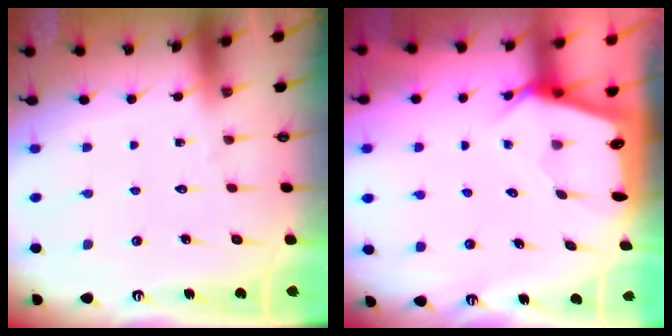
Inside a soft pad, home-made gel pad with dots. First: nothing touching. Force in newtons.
{"total": 2.7, "press": 2.7, "slide": 0.1}